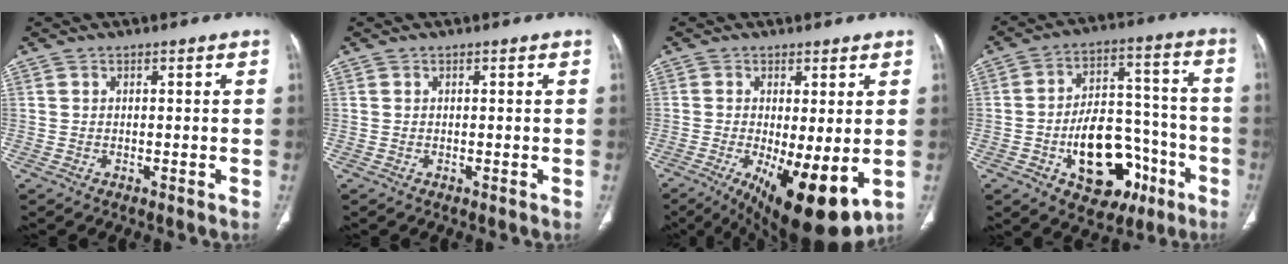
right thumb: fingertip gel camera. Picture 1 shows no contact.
{"total": 0.0}
{"total": 14.0, "force": [-3.3, 4.6, 12.8], "torque": [-0.187, -0.026, -0.032]}
{"total": 19.0, "force": [-7.3, 11.7, 13.1], "torque": [-0.152, 0.059, -0.097]}